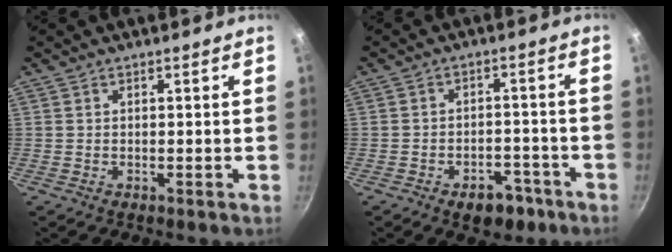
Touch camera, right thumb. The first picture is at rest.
{"total": 7.2, "force": [-4.2, 4.5, 3.7], "torque": [-0.021, 0.035, -0.047]}